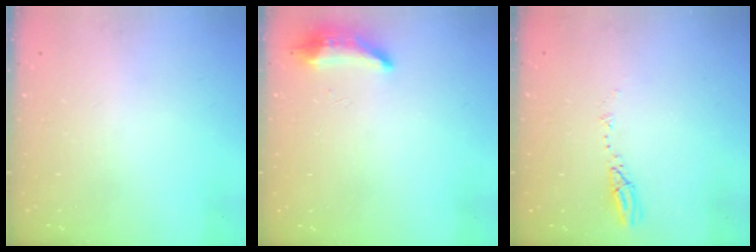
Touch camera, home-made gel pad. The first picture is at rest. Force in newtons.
{"total": 14.7, "press": 10.1, "slide": 10.7}
{"total": 4.0, "press": 4.0, "slide": 0.4}